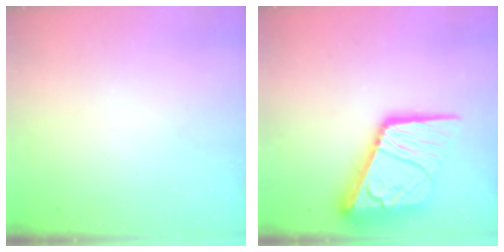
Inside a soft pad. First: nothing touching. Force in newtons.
{"total": 21.5, "press": 21.4, "slide": 2.5}